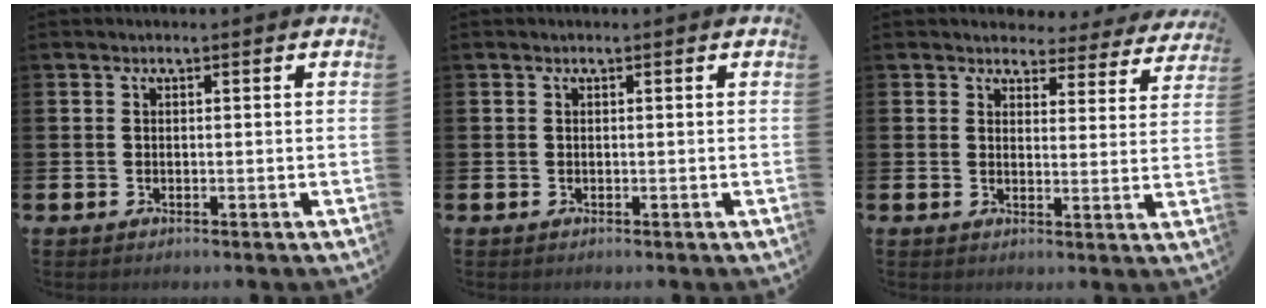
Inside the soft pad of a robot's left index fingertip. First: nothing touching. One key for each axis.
{"total": 0.0}
{"total": 3.6, "fx": 3.3, "fy": 1.4, "fz": 0.1, "tx": -0.006, "ty": -0.024, "tz": 0.054}